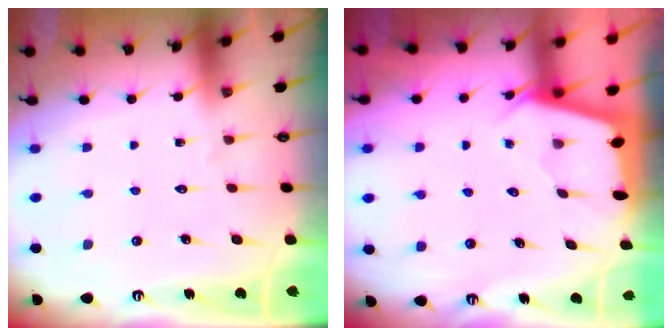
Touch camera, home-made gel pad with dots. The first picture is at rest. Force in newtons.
{"total": 2.0, "press": 2.0, "slide": 0.3}